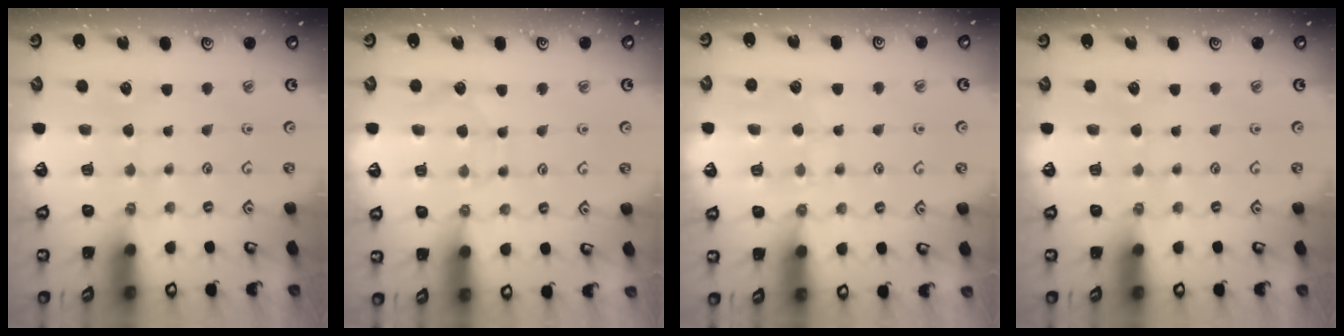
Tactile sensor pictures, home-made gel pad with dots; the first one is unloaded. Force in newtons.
{"total": 5.1, "press": 5.0, "slide": 0.5}
{"total": 6.7, "press": 6.6, "slide": 0.6}
{"total": 0.0}